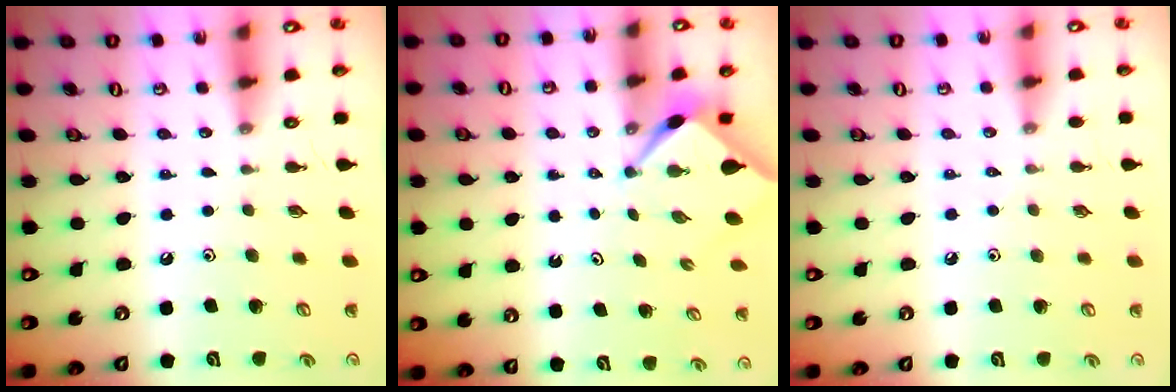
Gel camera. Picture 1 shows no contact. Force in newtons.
{"total": 2.6, "press": 2.6, "slide": 0.4}
{"total": 0.0}